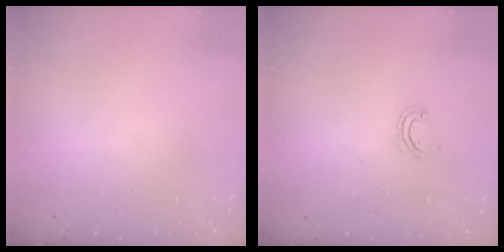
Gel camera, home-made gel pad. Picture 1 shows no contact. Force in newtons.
{"total": 2.7, "press": 2.7, "slide": 0.2}